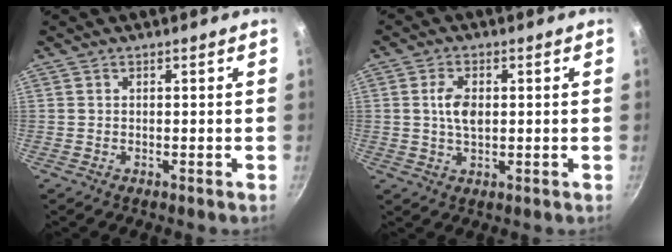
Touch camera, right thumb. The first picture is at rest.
{"total": 5.2, "force": [0.6, 3.0, 4.1], "torque": [-0.070, 0.002, 0.010]}